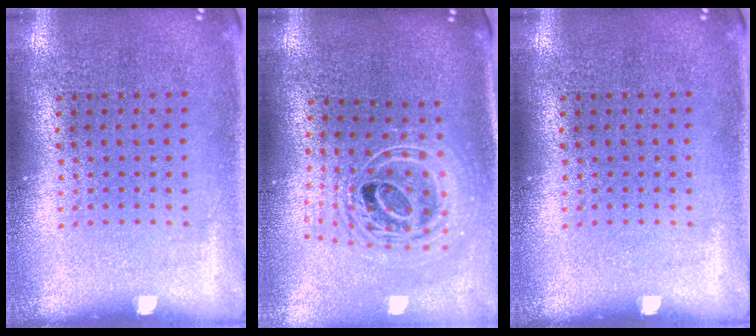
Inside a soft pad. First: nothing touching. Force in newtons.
{"total": 2.5, "press": 1.9, "slide": 1.7}
{"total": 0.0}